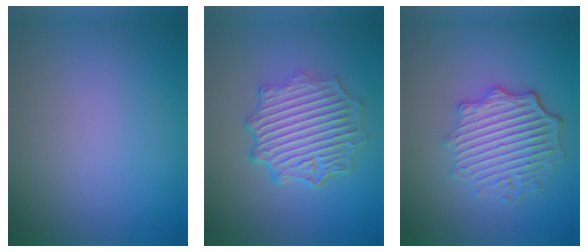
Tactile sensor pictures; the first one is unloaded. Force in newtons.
{"total": 6.6, "press": 5.1, "slide": 4.2}
{"total": 5.9, "press": 4.6, "slide": 3.8}